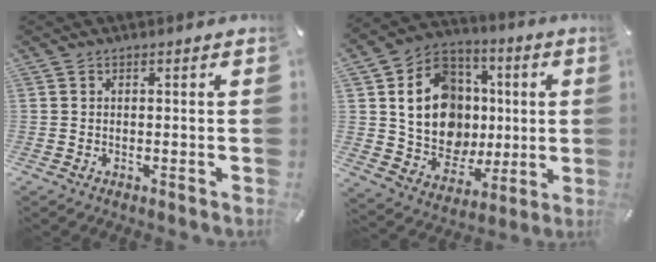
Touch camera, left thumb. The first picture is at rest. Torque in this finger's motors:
{"motor_torque": [0.96, 0.94, 1.16, -0.91, 0.56]}